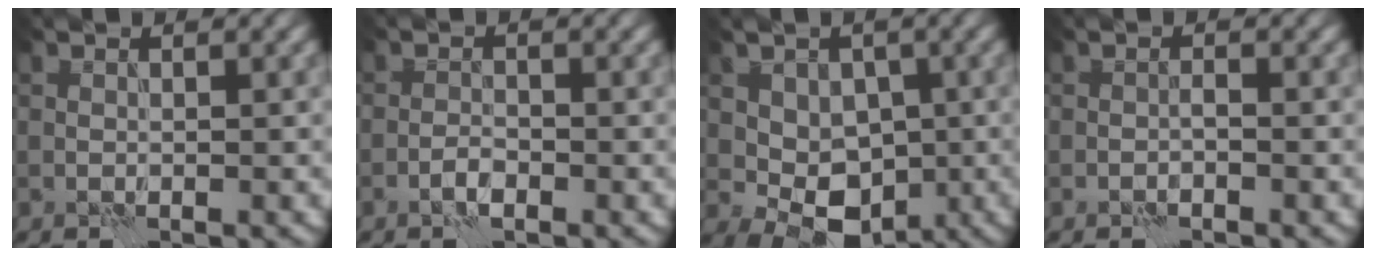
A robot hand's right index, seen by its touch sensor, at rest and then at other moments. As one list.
[{"total": 1.5, "force": [-0.9, 0.6, 1.0], "torque": [-0.018, 0.003, -0.021]}, {"total": 7.1, "force": [-0.8, 5.4, 4.6], "torque": [-0.058, -0.002, -0.016]}, {"total": 0.8, "force": [-0.6, 0.2, 0.5], "torque": [-0.011, 0.004, -0.013]}]